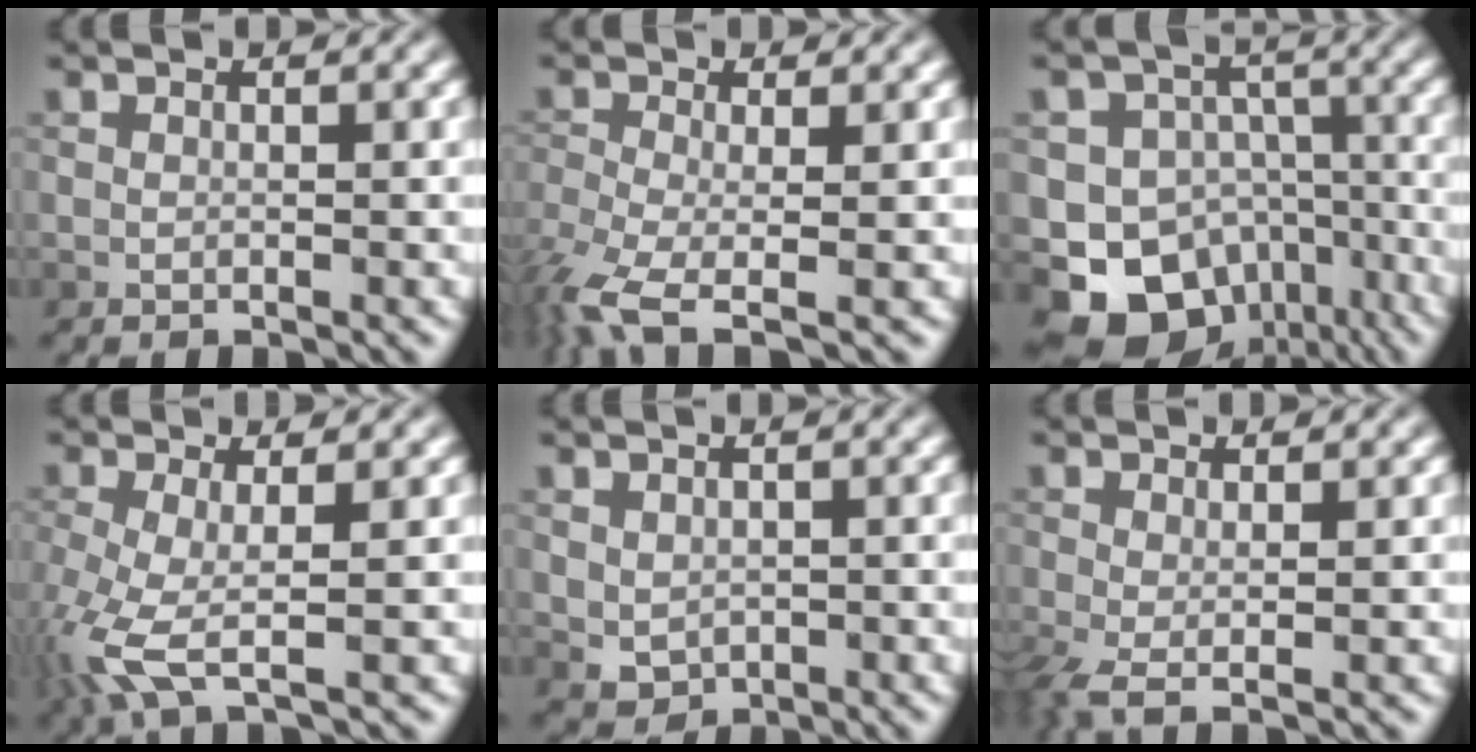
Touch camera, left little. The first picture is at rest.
{"total": 7.0, "force": [-4.2, 2.3, 5.0], "torque": [-0.118, -0.021, -0.090]}
{"total": 12.8, "force": [-7.2, 9.8, 3.8], "torque": [-0.067, -0.018, -0.113]}
{"total": 5.1, "force": [-1.8, 1.5, 4.6], "torque": [-0.124, -0.015, -0.042]}
{"total": 1.7, "force": [0.2, 1.4, 0.8], "torque": [-0.016, -0.008, 0.008]}
{"total": 3.5, "force": [-1.0, 1.3, 3.1], "torque": [-0.076, -0.013, -0.021]}